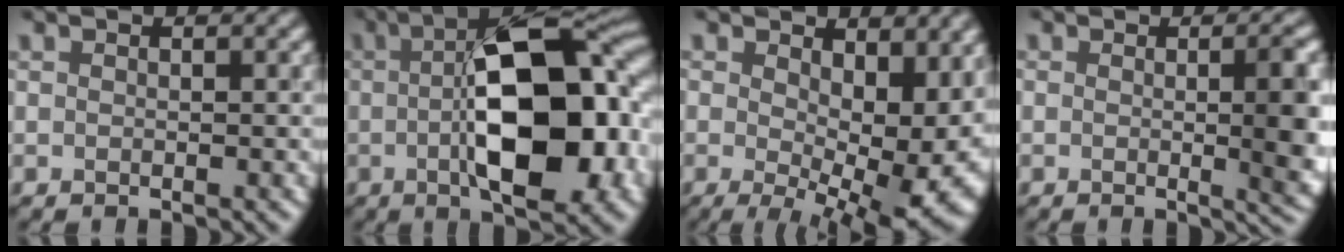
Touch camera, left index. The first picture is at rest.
{"total": 14.4, "force": [-0.7, 6.2, 12.9], "torque": [-0.175, 0.004, -0.015]}
{"total": 11.9, "force": [0.0, 5.9, 10.3], "torque": [-0.140, -0.030, 0.028]}
{"total": 5.8, "force": [-0.2, 1.7, 5.5], "torque": [-0.055, -0.007, 0.005]}